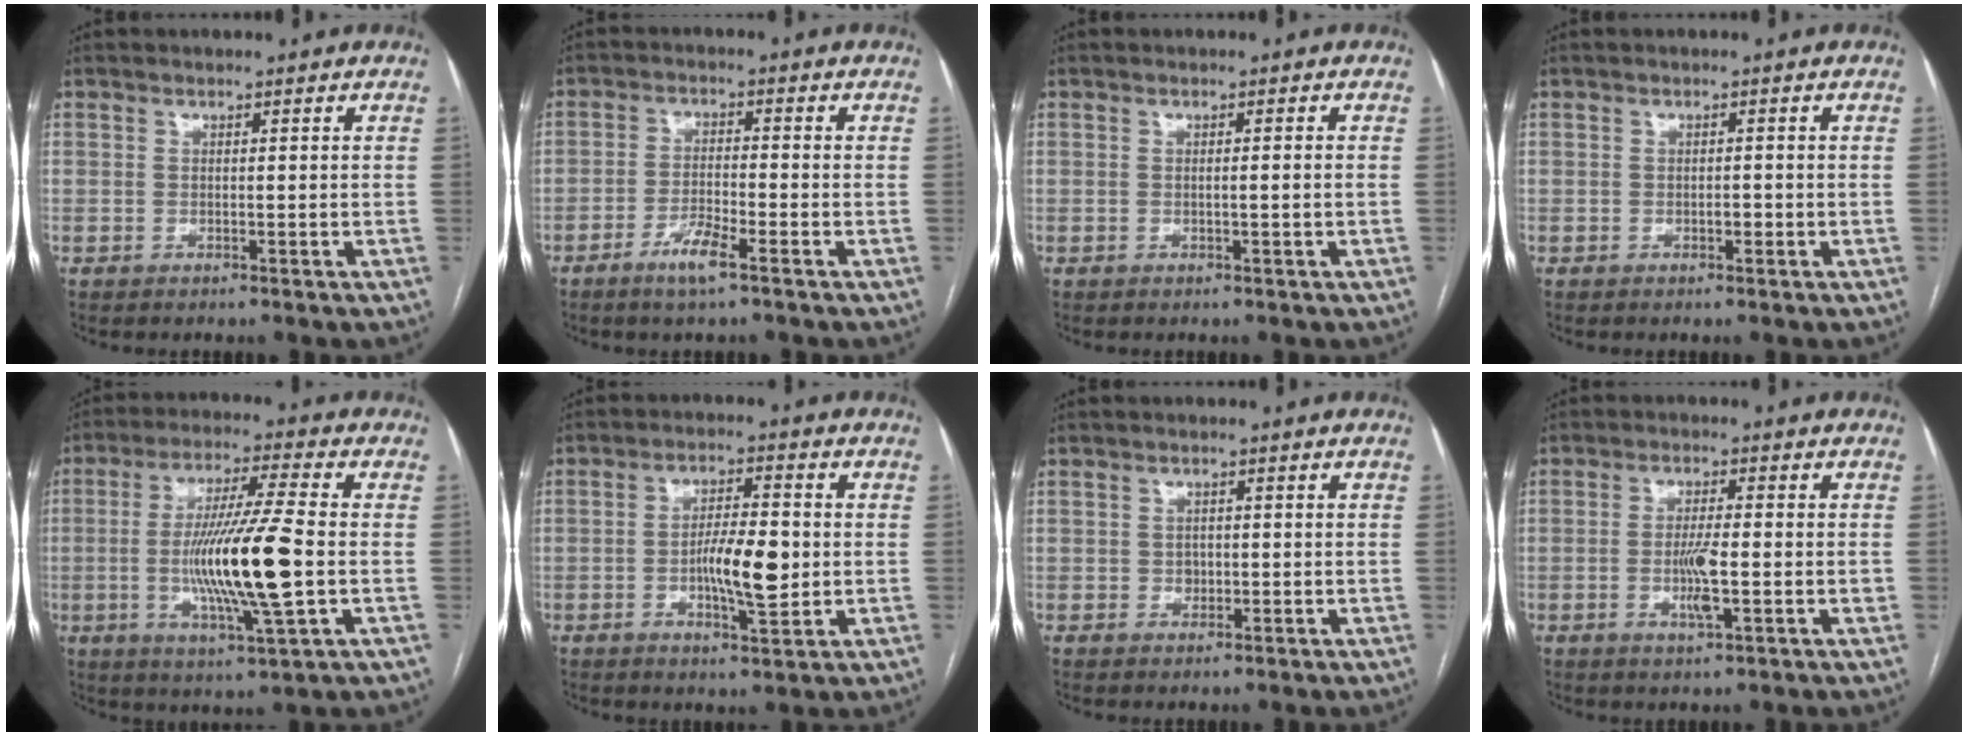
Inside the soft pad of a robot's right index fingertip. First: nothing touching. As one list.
[{"total": 4.7, "force": [-3.0, 0.3, 3.6], "torque": [-0.071, -0.005, -0.060]}, {"total": 1.1, "force": [-0.2, -0.2, 1.1], "torque": [-0.019, -0.001, -0.001]}, {"total": 1.0, "force": [-0.4, 0.5, 0.8], "torque": [-0.012, 0.002, -0.006]}, {"total": 14.8, "force": [-1.9, 0.2, 14.7], "torque": [-0.280, -0.011, -0.037]}, {"total": 8.0, "force": [-1.0, 1.9, 7.7], "torque": [-0.138, 0.001, -0.017]}, {"total": 1.4, "force": [-0.2, 1.2, 0.7], "torque": [-0.011, 0.003, 0.000]}, {"total": 5.0, "force": [-1.2, 0.7, 4.8], "torque": [-0.089, -0.006, -0.021]}]